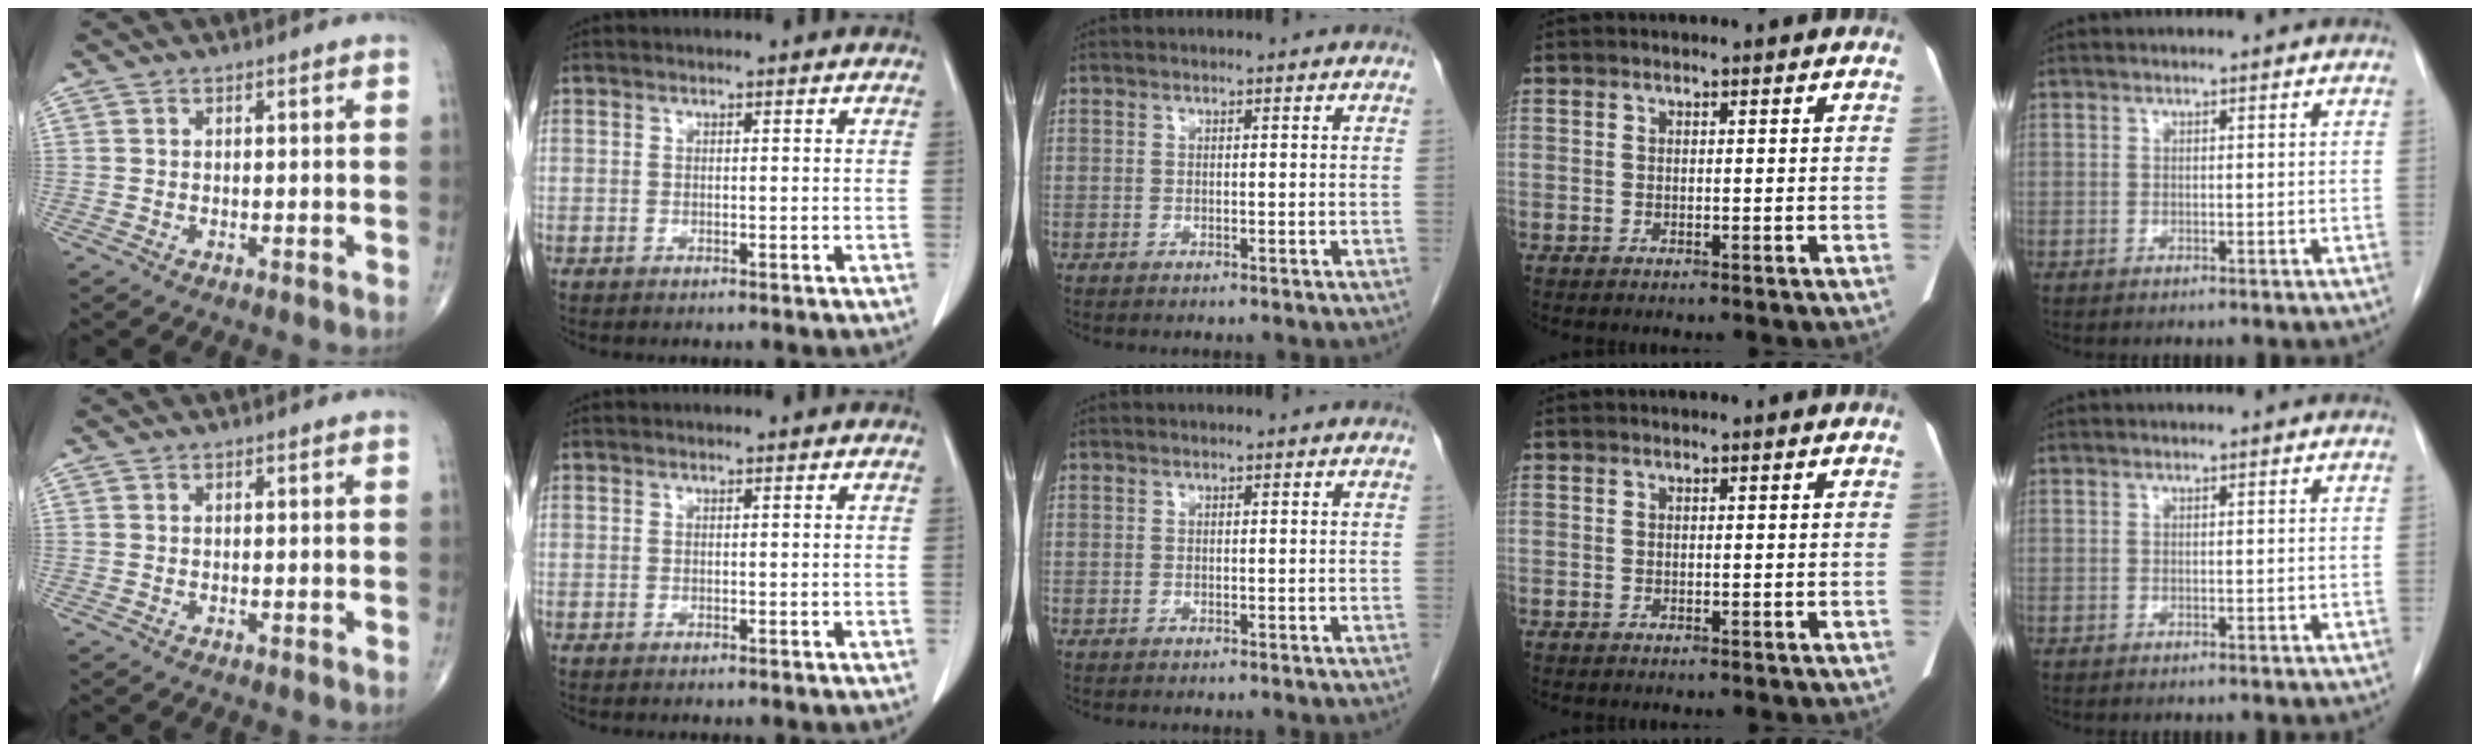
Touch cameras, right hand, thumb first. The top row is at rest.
{}